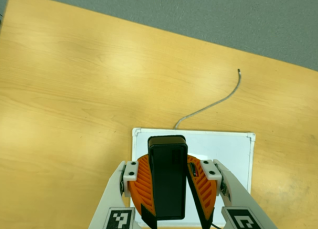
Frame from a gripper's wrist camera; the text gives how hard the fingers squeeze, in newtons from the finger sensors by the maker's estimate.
{"total": 8.4, "left": 8.8, "right": 8.1}